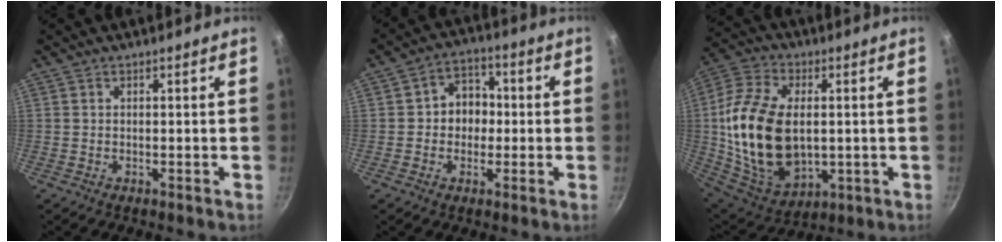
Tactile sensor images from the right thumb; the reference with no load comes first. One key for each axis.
{"total": 7.5, "fx": -0.2, "fy": 6.3, "fz": 4.0, "tx": -0.010, "ty": 0.016, "tz": -0.011}
{"total": 21.9, "fx": 0.5, "fy": 13.7, "fz": 17.1, "tx": -0.324, "ty": -0.003, "tz": 0.022}